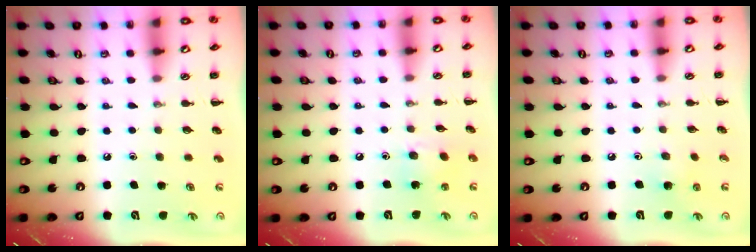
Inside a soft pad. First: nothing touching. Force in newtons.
{"total": 5.6, "press": 5.5, "slide": 1.0}
{"total": 4.0, "press": 3.8, "slide": 1.2}